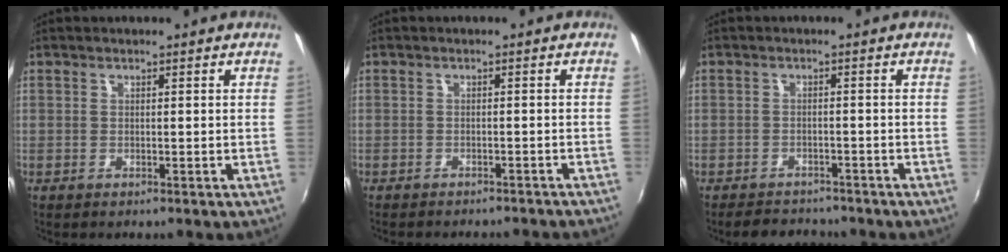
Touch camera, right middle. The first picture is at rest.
{"total": 8.5, "force": [-7.6, 1.8, 3.1], "torque": [-0.074, -0.013, -0.096]}
{"total": 6.0, "force": [-5.4, 2.4, 1.2], "torque": [-0.041, 0.000, -0.078]}